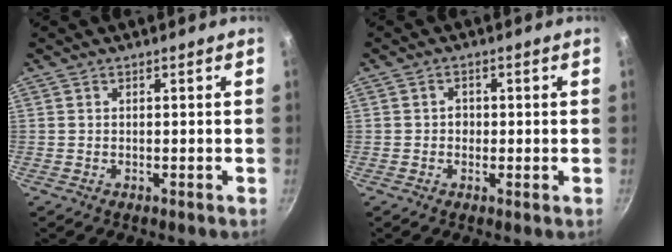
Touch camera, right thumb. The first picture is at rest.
{"total": 0.9, "force": [0.1, 0.6, 0.7], "torque": [-0.010, -0.001, -0.001]}